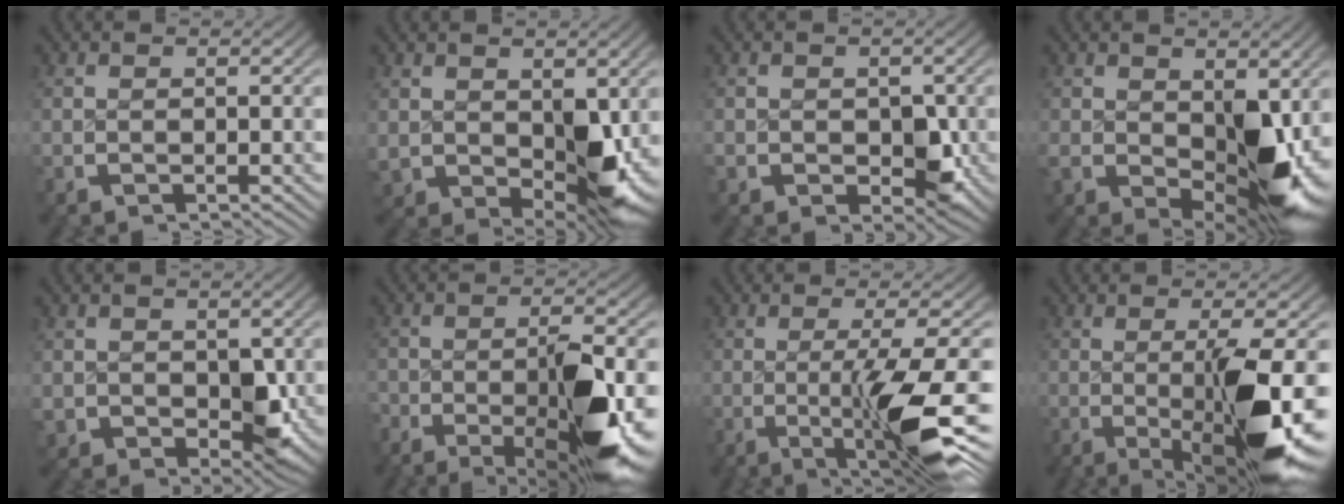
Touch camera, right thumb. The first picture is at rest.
{"total": 6.3, "force": [0.1, 3.9, 5.0], "torque": [-0.075, -0.035, 0.029]}
{"total": 4.2, "force": [-0.4, 3.3, 2.7], "torque": [-0.035, -0.019, 0.003]}
{"total": 8.8, "force": [-0.7, 4.9, 7.3], "torque": [-0.110, -0.042, 0.018]}
{"total": 5.2, "force": [-0.1, 4.1, 3.3], "torque": [-0.060, -0.034, 0.022]}
{"total": 11.3, "force": [-3.8, 4.0, 9.8], "torque": [-0.144, -0.030, -0.049]}
{"total": 10.1, "force": [-2.3, 2.7, 9.5], "torque": [-0.151, -0.015, -0.026]}
{"total": 12.5, "force": [-2.8, 3.9, 11.5], "torque": [-0.182, -0.026, -0.029]}